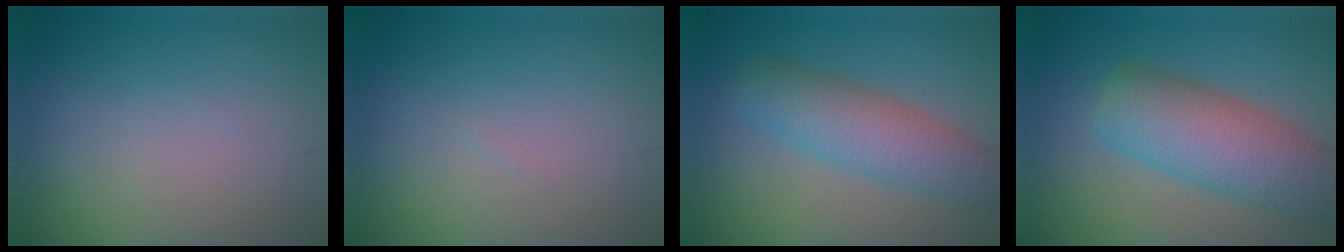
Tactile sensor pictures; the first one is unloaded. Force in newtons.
{"total": 0.0}
{"total": 5.3, "press": 5.3, "slide": 0.2}
{"total": 7.5, "press": 7.5, "slide": 0.2}